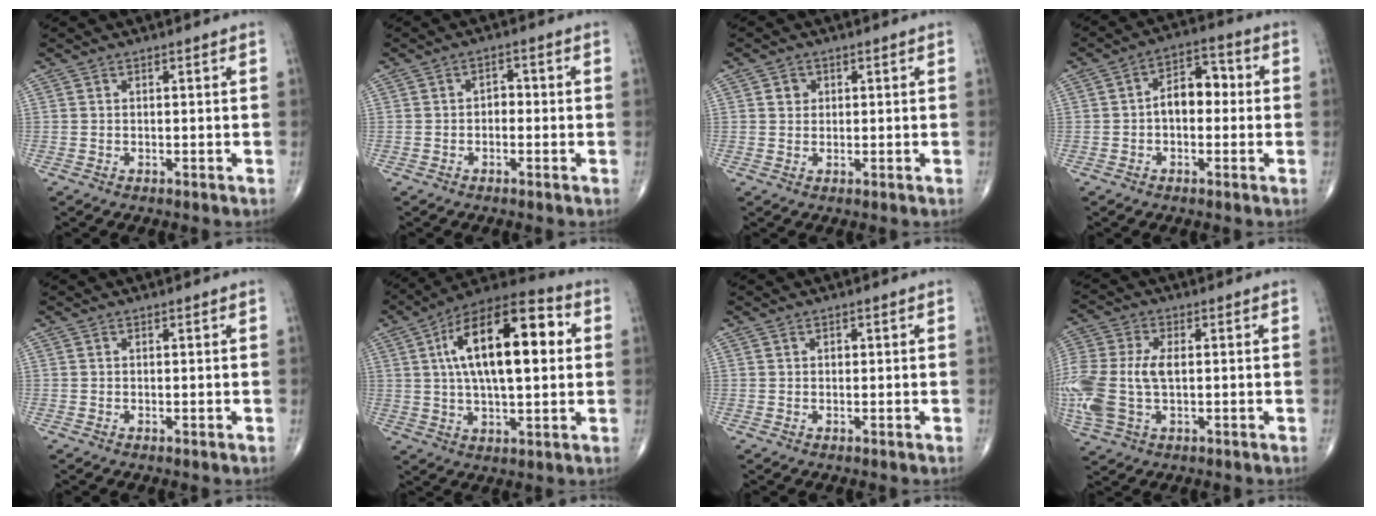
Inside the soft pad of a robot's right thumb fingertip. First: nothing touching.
{"total": 2.4, "force": [-0.4, 1.7, 1.7], "torque": [-0.011, 0.011, -0.013]}
{"total": 2.0, "force": [0.6, 1.8, 0.7], "torque": [0.001, -0.001, 0.008]}
{"total": 7.8, "force": [-0.2, 5.0, 6.0], "torque": [-0.070, 0.030, -0.014]}
{"total": 0.0}
{"total": 21.5, "force": [4.3, 9.1, 19.0], "torque": [-0.300, 0.018, 0.059]}
{"total": 0.7, "force": [0.2, 0.6, 0.4], "torque": [-0.003, 0.001, 0.004]}
{"total": 16.2, "force": [-0.6, 9.8, 13.0], "torque": [-0.350, 0.002, -0.006]}